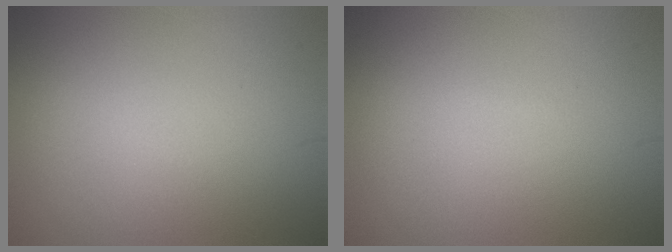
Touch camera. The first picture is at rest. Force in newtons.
{"total": 0.0}